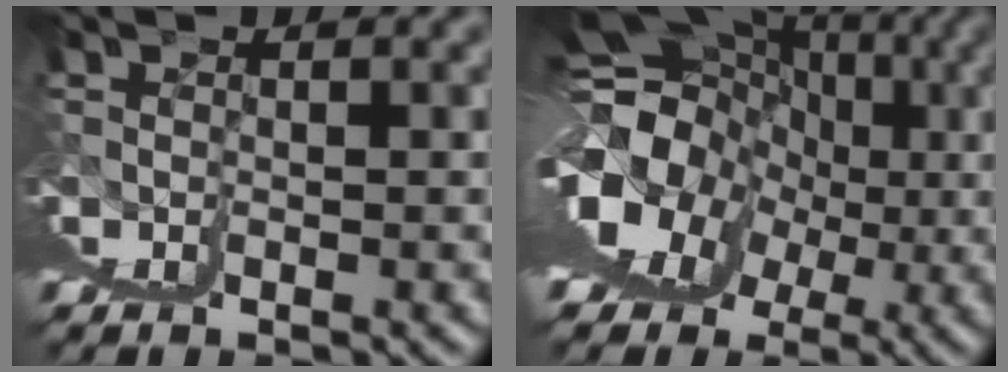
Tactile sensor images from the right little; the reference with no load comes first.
{"total": 15.2, "force": [4.3, 9.4, 11.2], "torque": [-0.121, 0.016, 0.061]}